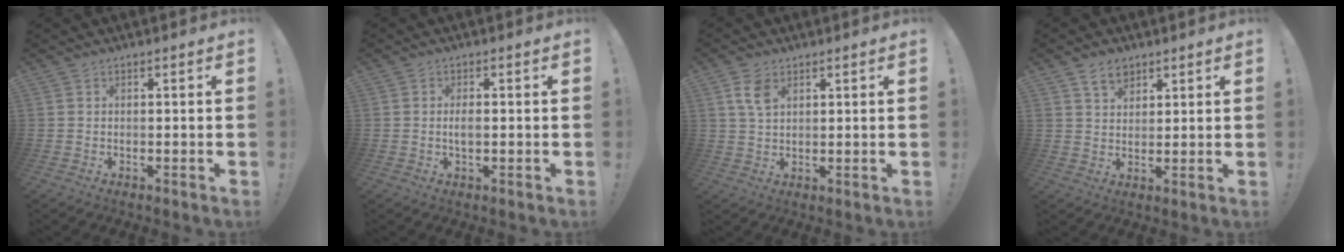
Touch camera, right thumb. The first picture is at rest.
{"total": 2.4, "force": [-0.3, 0.9, 2.1], "torque": [-0.039, -0.003, -0.010]}
{"total": 5.8, "force": [2.6, 3.4, 4.0], "torque": [-0.073, -0.003, 0.051]}
{"total": 5.6, "force": [3.7, 3.5, 2.3], "torque": [-0.042, -0.008, 0.069]}